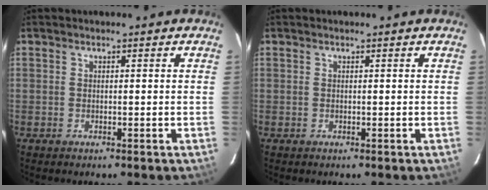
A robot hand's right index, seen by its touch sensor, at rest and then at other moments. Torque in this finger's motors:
{"motor_torque": [-0.01, -0.01, 0.00, 0.01]}